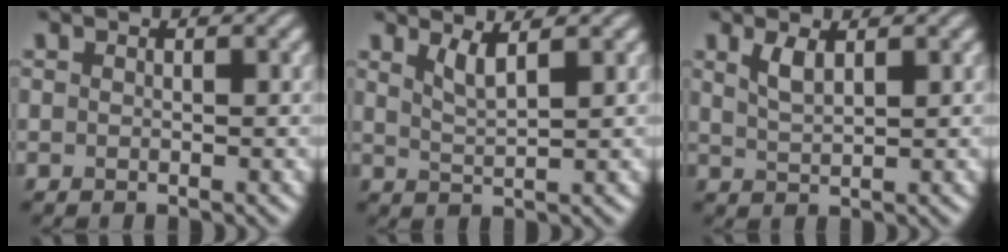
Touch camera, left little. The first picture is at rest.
{"total": 2.2, "force": [1.4, 0.5, 1.6], "torque": [-0.028, -0.004, 0.029]}
{"total": 1.9, "force": [1.1, 0.6, 1.4], "torque": [-0.031, -0.002, 0.025]}